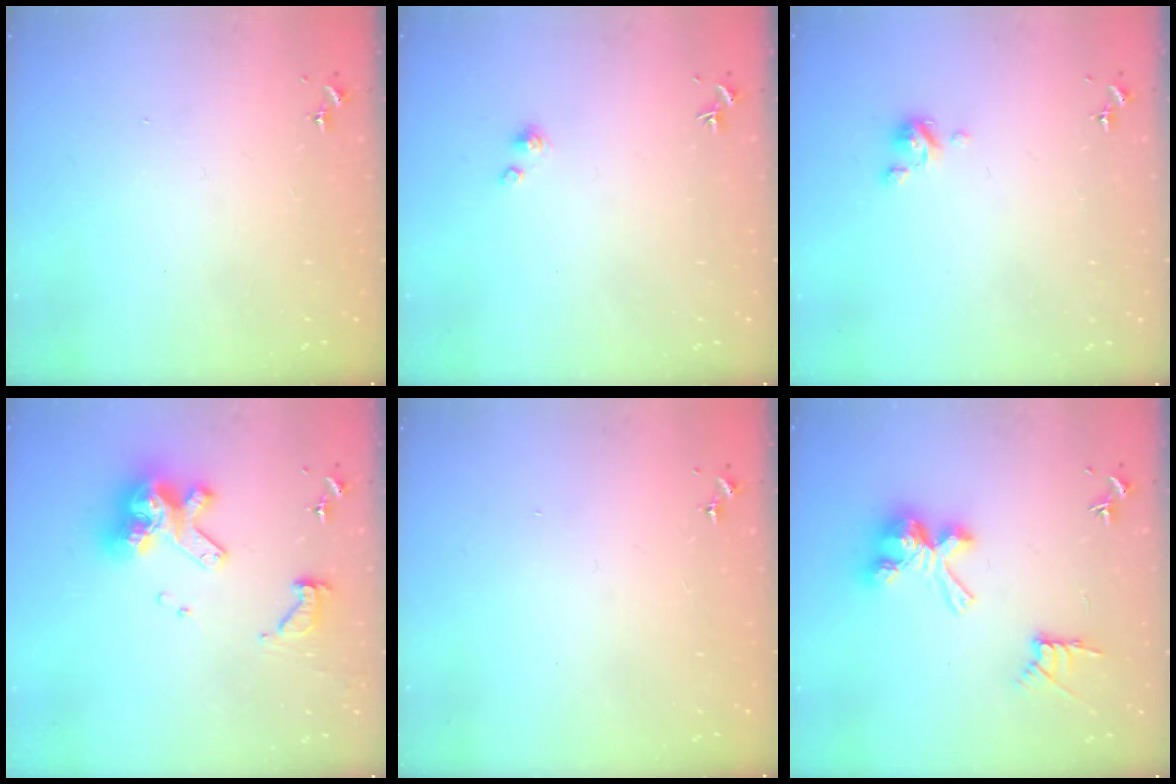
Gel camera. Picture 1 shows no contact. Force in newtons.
{"total": 2.1, "press": 2.1, "slide": 0.2}
{"total": 3.4, "press": 3.4, "slide": 0.3}
{"total": 15.9, "press": 15.8, "slide": 1.4}
{"total": 0.0}
{"total": 12.7, "press": 12.7, "slide": 0.4}